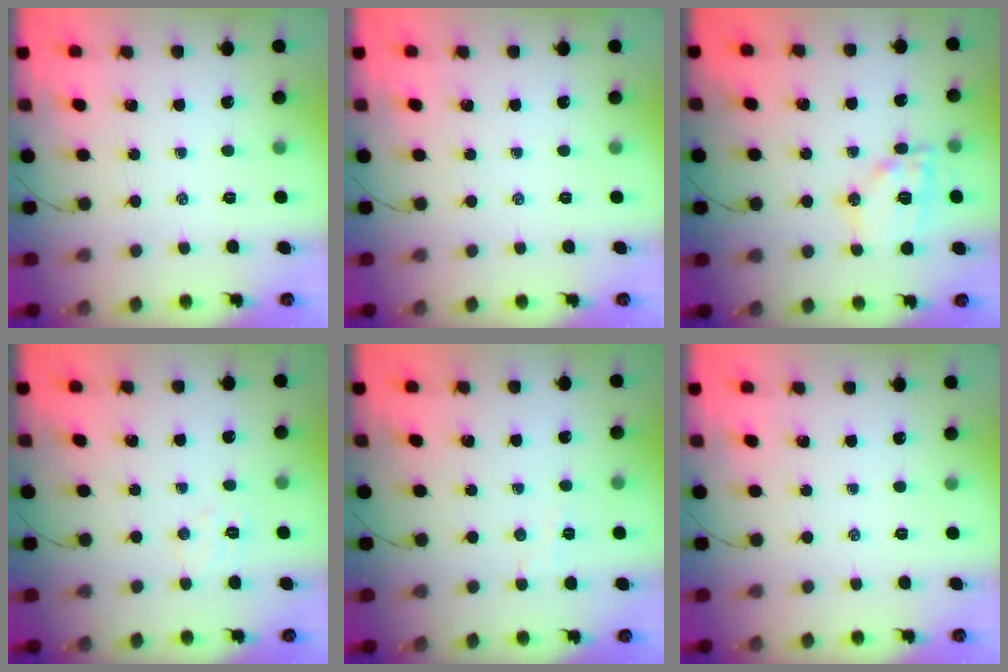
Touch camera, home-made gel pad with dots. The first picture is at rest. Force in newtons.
{"total": 0.0}
{"total": 12.5, "press": 12.4, "slide": 1.2}
{"total": 4.8, "press": 4.6, "slide": 1.1}
{"total": 2.9, "press": 2.7, "slide": 1.0}
{"total": 0.0}